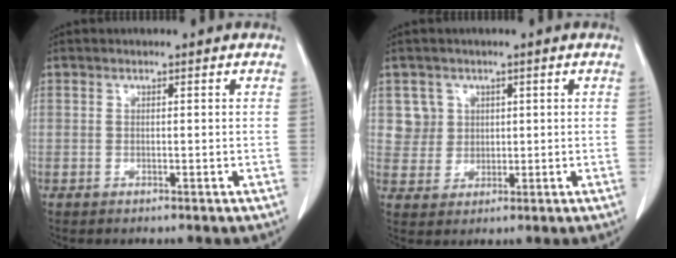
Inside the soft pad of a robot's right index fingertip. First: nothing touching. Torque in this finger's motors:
{"motor_torque": [-0.05, 0.03, -0.01, 0.00]}